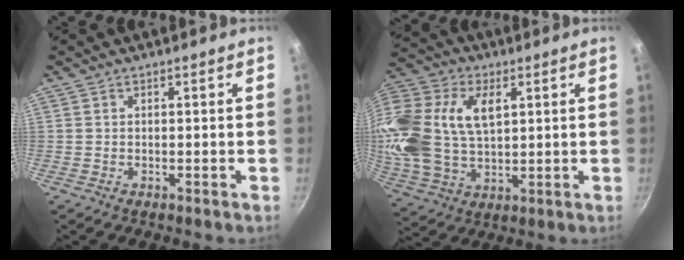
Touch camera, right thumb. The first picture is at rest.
{"total": 23.6, "force": [6.1, 15.3, 16.9], "torque": [-0.377, 0.015, 0.113]}